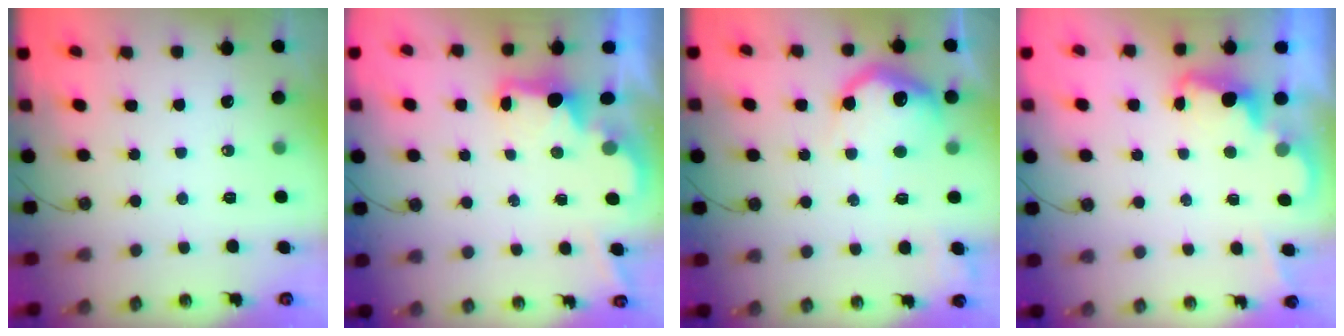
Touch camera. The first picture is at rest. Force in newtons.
{"total": 2.1, "press": 1.9, "slide": 0.8}
{"total": 15.2, "press": 15.2, "slide": 1.0}
{"total": 2.5, "press": 2.4, "slide": 0.5}